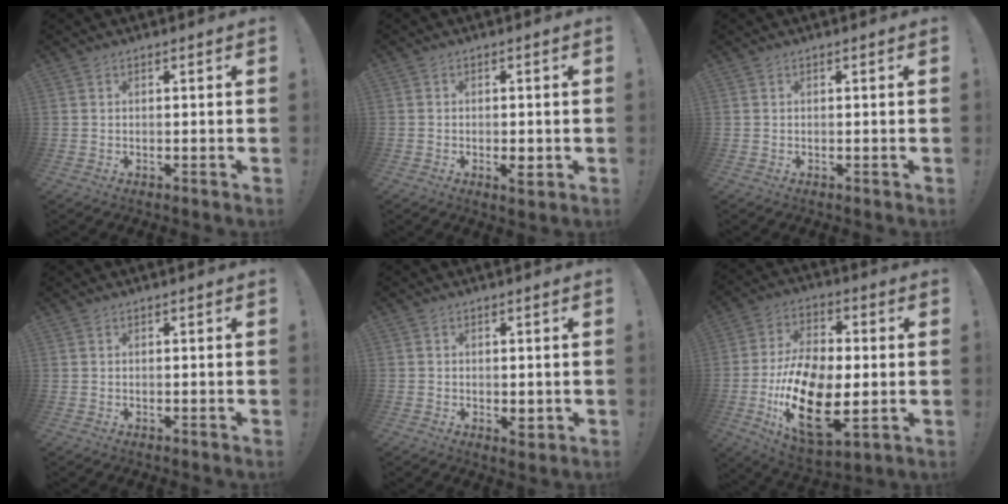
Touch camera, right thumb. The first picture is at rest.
{"total": 3.7, "force": [-1.0, 3.0, 1.9], "torque": [-0.022, 0.005, -0.015]}
{"total": 0.0}
{"total": 0.0}
{"total": 4.1, "force": [-0.1, 3.8, 1.6], "torque": [-0.012, 0.002, 0.002]}
{"total": 22.8, "force": [-5.7, 12.8, 17.9], "torque": [-0.345, 0.025, -0.084]}